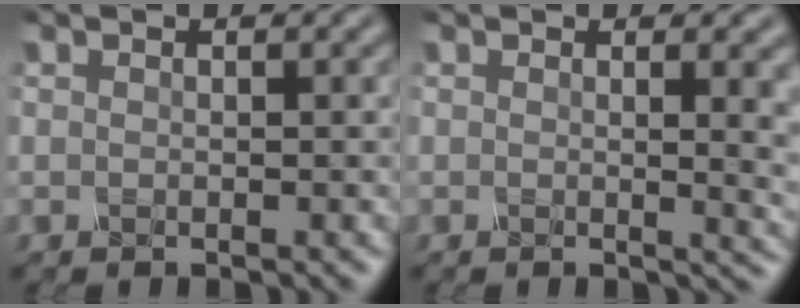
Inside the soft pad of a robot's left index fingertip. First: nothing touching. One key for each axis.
{"total": 4.9, "fx": 0.6, "fy": 2.0, "fz": 4.4, "tx": -0.027, "ty": 0.002, "tz": 0.009}